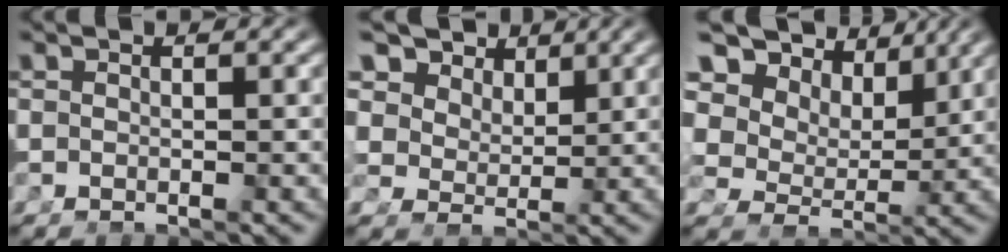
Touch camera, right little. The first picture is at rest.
{"total": 9.3, "force": [3.8, 6.8, 5.0], "torque": [-0.109, -0.005, 0.061]}
{"total": 13.0, "force": [5.9, 8.9, 7.5], "torque": [-0.150, 0.008, 0.086]}